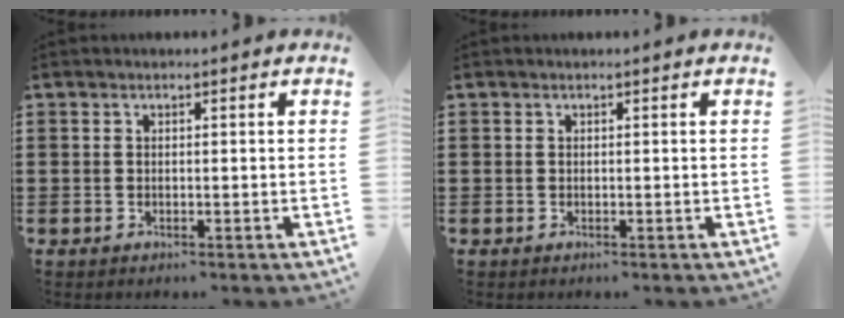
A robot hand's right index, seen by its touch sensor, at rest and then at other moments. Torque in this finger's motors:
{"motor_torque": [0.63, 0.75, 0.00, 0.01]}